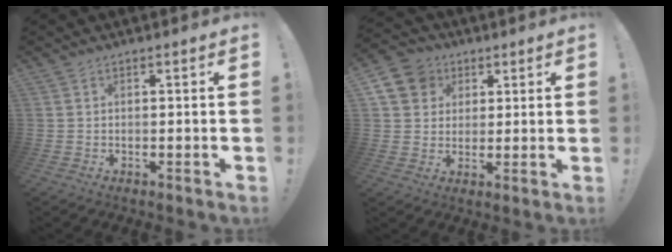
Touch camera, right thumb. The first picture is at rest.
{"total": 10.2, "force": [3.9, 8.7, 3.7], "torque": [-0.054, -0.015, 0.080]}